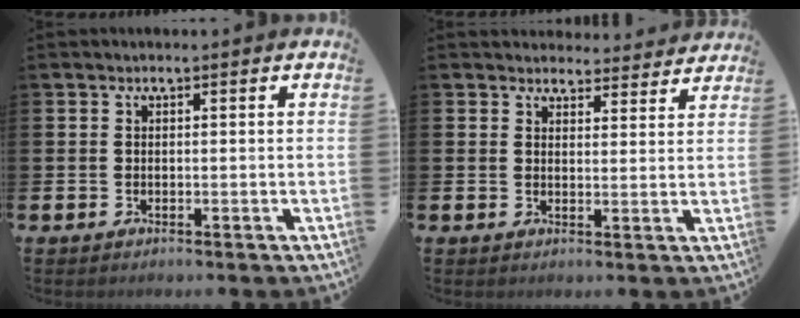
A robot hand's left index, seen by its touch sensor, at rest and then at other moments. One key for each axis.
{"total": 3.7, "fx": 3.5, "fy": 1.0, "fz": -0.2, "tx": 0.007, "ty": -0.023, "tz": 0.062}